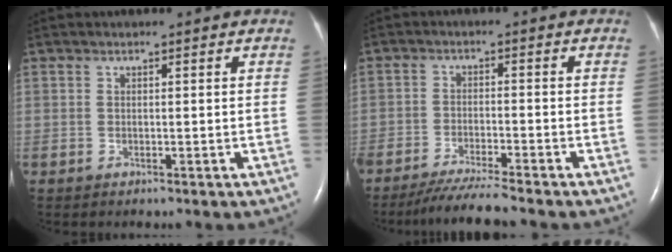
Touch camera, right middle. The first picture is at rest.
{"total": 6.4, "force": [-5.7, -0.9, 2.7], "torque": [-0.046, -0.025, -0.100]}